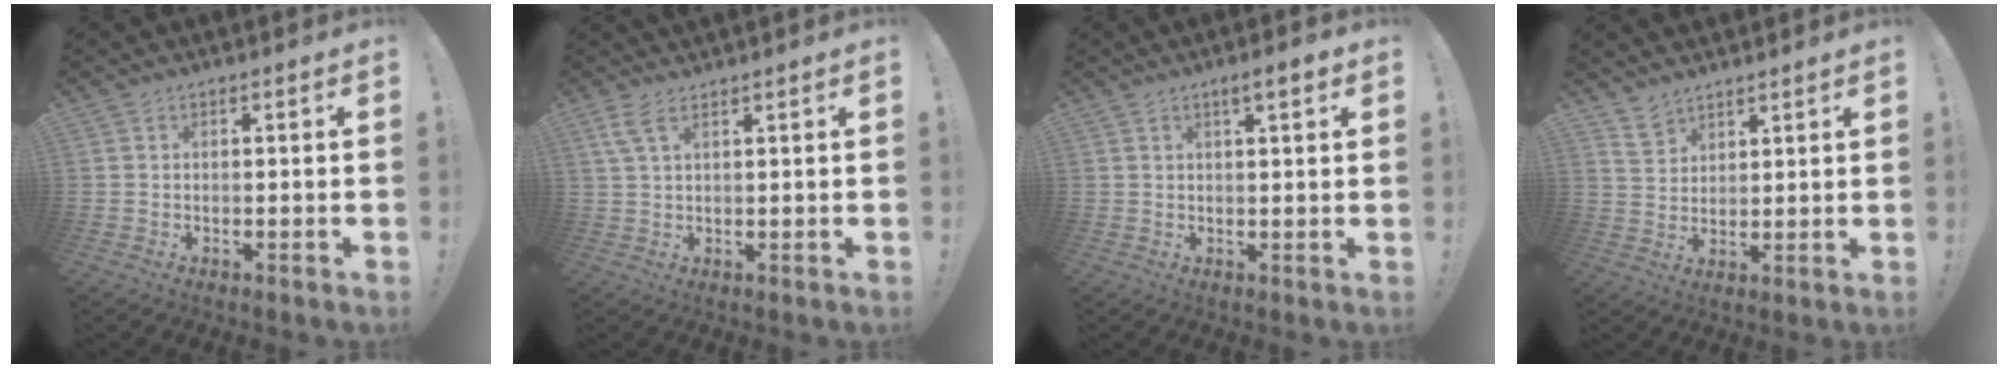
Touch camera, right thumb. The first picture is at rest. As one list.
[{"total": 4.0, "force": [2.6, 0.6, 2.9], "torque": [-0.062, -0.003, 0.048]}, {"total": 4.1, "force": [2.2, 0.6, 3.4], "torque": [-0.046, -0.010, 0.032]}, {"total": 5.5, "force": [4.7, 2.9, 0.8], "torque": [-0.009, -0.032, 0.090]}]